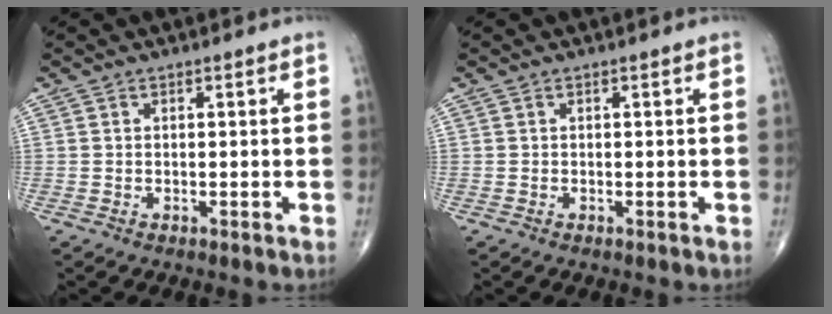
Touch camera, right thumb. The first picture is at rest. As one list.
[{"total": 0.0}]